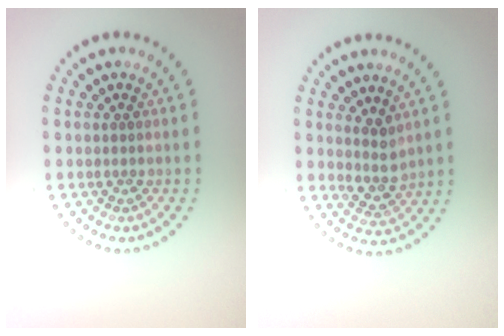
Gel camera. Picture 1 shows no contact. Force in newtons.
{"total": 2.4, "press": 1.9, "slide": 1.5}